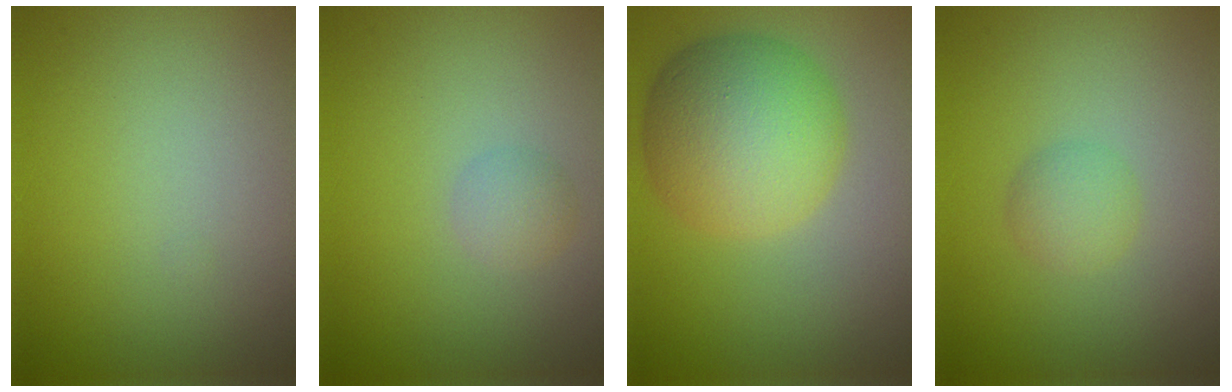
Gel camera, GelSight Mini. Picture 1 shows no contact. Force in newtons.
{"total": 1.4, "press": 1.4, "slide": 0.0}
{"total": 8.4, "press": 8.4, "slide": 0.3}
{"total": 1.8, "press": 1.8, "slide": 0.1}